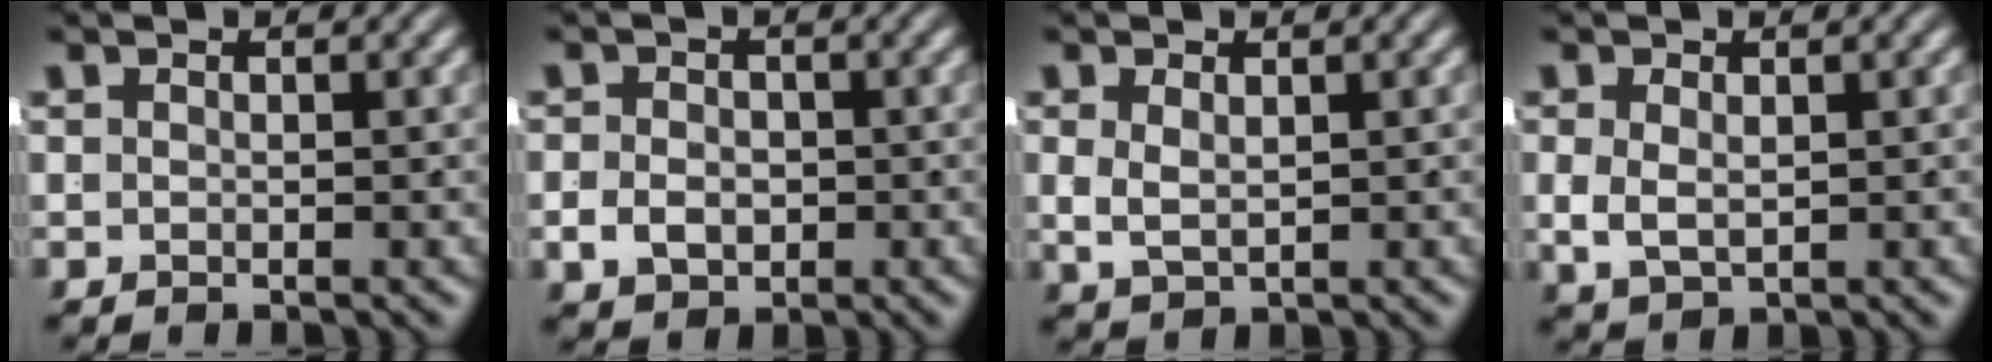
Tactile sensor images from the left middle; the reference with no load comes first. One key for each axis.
{"total": 2.3, "fx": -0.7, "fy": 1.7, "fz": 1.4, "tx": -0.019, "ty": -0.002, "tz": -0.007}
{"total": 2.4, "fx": 0.5, "fy": 1.7, "fz": 1.6, "tx": -0.038, "ty": -0.005, "tz": 0.020}
{"total": 2.6, "fx": 0.2, "fy": 1.9, "fz": 1.8, "tx": -0.045, "ty": -0.007, "tz": 0.017}